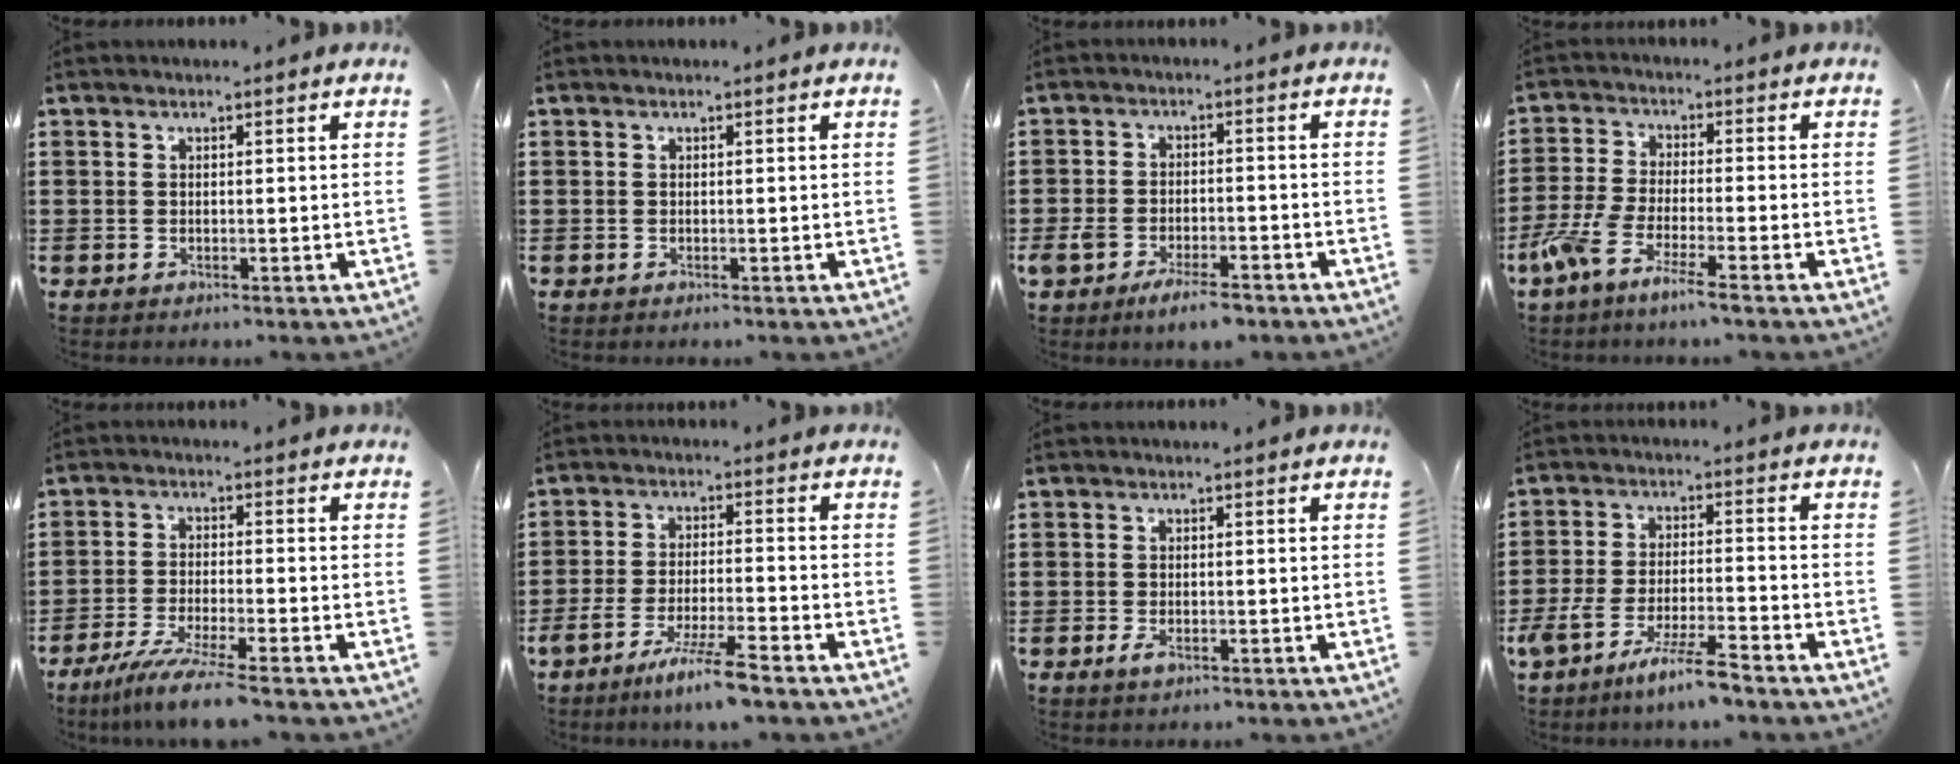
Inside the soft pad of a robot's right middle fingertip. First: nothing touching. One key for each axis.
{"total": 0.0}
{"total": 4.7, "fx": -3.4, "fy": 1.4, "fz": 2.9, "tx": -0.060, "ty": 0.002, "tz": -0.066}
{"total": 6.1, "fx": -4.6, "fy": 0.3, "fz": 3.9, "tx": -0.107, "ty": -0.023, "tz": -0.093}
{"total": 6.0, "fx": -4.9, "fy": -0.4, "fz": 3.3, "tx": -0.071, "ty": -0.020, "tz": -0.094}
{"total": 6.8, "fx": -5.3, "fy": 0.0, "fz": 4.3, "tx": -0.086, "ty": -0.014, "tz": -0.100}
{"total": 1.6, "fx": -0.7, "fy": 0.7, "fz": 1.3, "tx": -0.032, "ty": -0.005, "tz": -0.015}
{"total": 7.7, "fx": -6.1, "fy": 0.3, "fz": 4.6, "tx": -0.106, "ty": -0.015, "tz": -0.120}